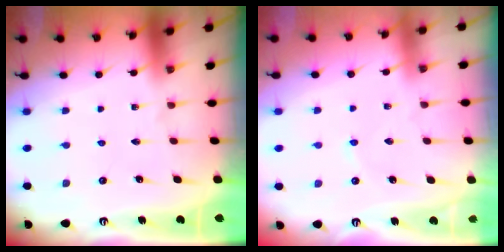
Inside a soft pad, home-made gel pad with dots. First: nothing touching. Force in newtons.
{"total": 1.7, "press": 1.7, "slide": 0.3}